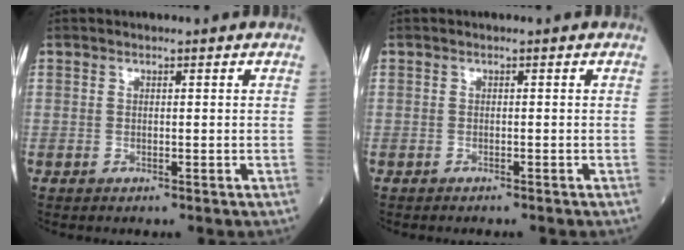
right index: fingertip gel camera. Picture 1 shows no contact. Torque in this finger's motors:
{"motor_torque": [-0.10, -0.06, -0.03, 0.00]}